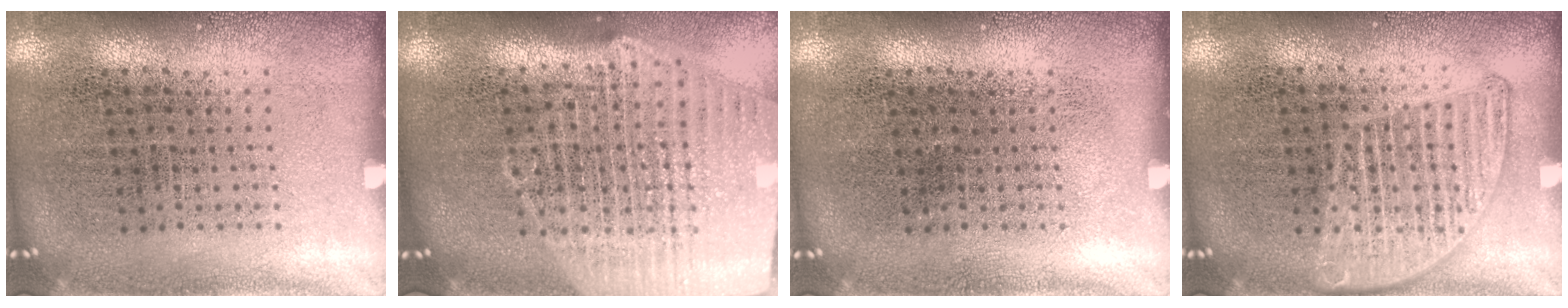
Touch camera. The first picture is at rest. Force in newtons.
{"total": 2.4, "press": 2.1, "slide": 1.2}
{"total": 0.0}
{"total": 1.3, "press": 1.3, "slide": 0.2}